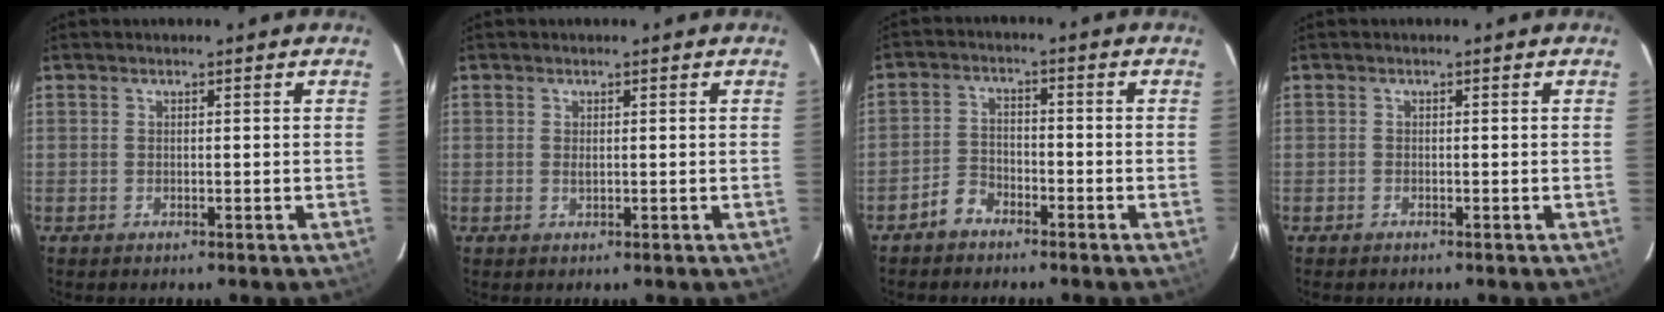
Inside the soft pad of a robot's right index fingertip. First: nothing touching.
{"total": 0.6, "force": [0.2, 0.2, 0.5], "torque": [-0.010, 0.001, 0.004]}
{"total": 4.1, "force": [-3.3, 2.1, 1.2], "torque": [-0.038, 0.014, -0.061]}
{"total": 0.5, "force": [-0.5, 0.2, 0.0], "torque": [-0.002, 0.000, -0.010]}